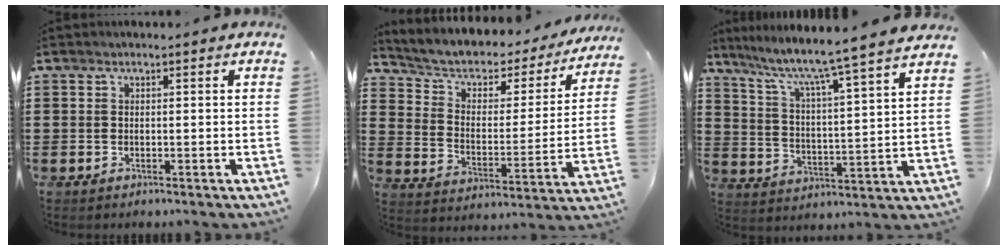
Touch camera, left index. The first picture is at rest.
{"total": 4.3, "force": [2.4, 2.9, 2.1], "torque": [-0.061, -0.019, 0.032]}
{"total": 6.0, "force": [5.0, -0.9, 3.2], "torque": [-0.083, -0.049, 0.072]}